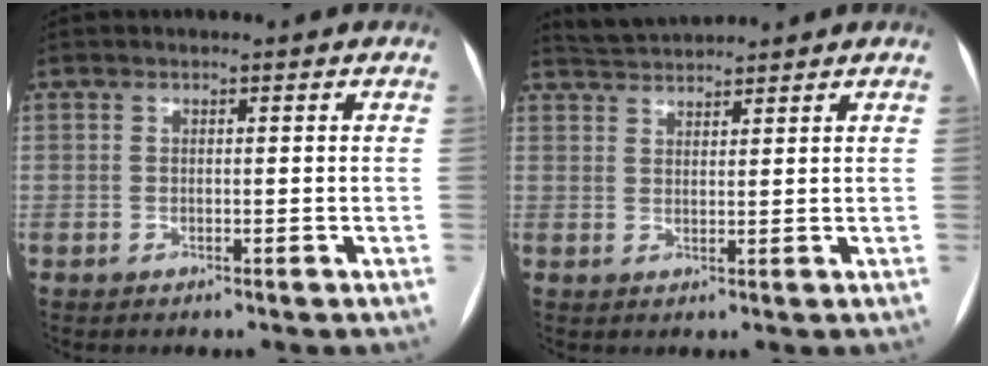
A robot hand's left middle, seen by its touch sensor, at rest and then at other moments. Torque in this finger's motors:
{"motor_torque": [-0.11, -0.17, -0.03, -0.01]}